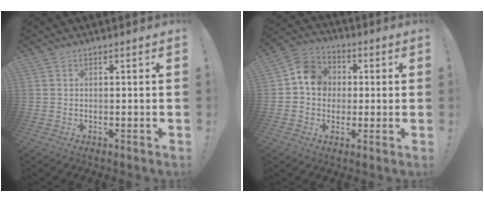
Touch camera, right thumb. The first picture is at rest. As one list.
[{"total": 10.9, "force": [1.1, 9.6, 4.9], "torque": [-0.063, 0.015, 0.027]}]